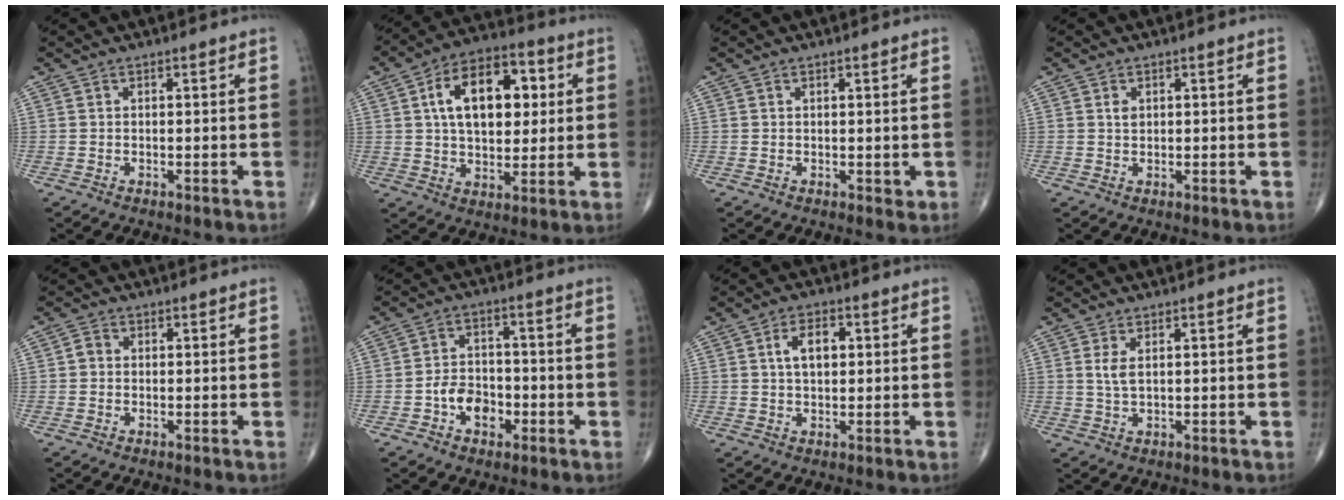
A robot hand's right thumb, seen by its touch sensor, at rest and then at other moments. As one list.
[{"total": 16.8, "force": [3.9, 10.0, 13.0], "torque": [-0.174, 0.010, 0.060]}, {"total": 0.8, "force": [0.3, 0.6, 0.5], "torque": [-0.005, -0.004, 0.006]}, {"total": 1.3, "force": [0.5, 0.9, 0.7], "torque": [-0.006, -0.002, 0.010]}, {"total": 1.8, "force": [0.0, 1.6, 0.9], "torque": [-0.010, 0.004, -0.002]}, {"total": 7.1, "force": [-2.5, 5.0, 4.3], "torque": [-0.046, 0.025, -0.046]}, {"total": 5.6, "force": [1.3, 3.3, 4.4], "torque": [-0.067, 0.005, 0.019]}, {"total": 2.7, "force": [0.9, 1.1, 2.3], "torque": [-0.048, -0.003, 0.023]}]